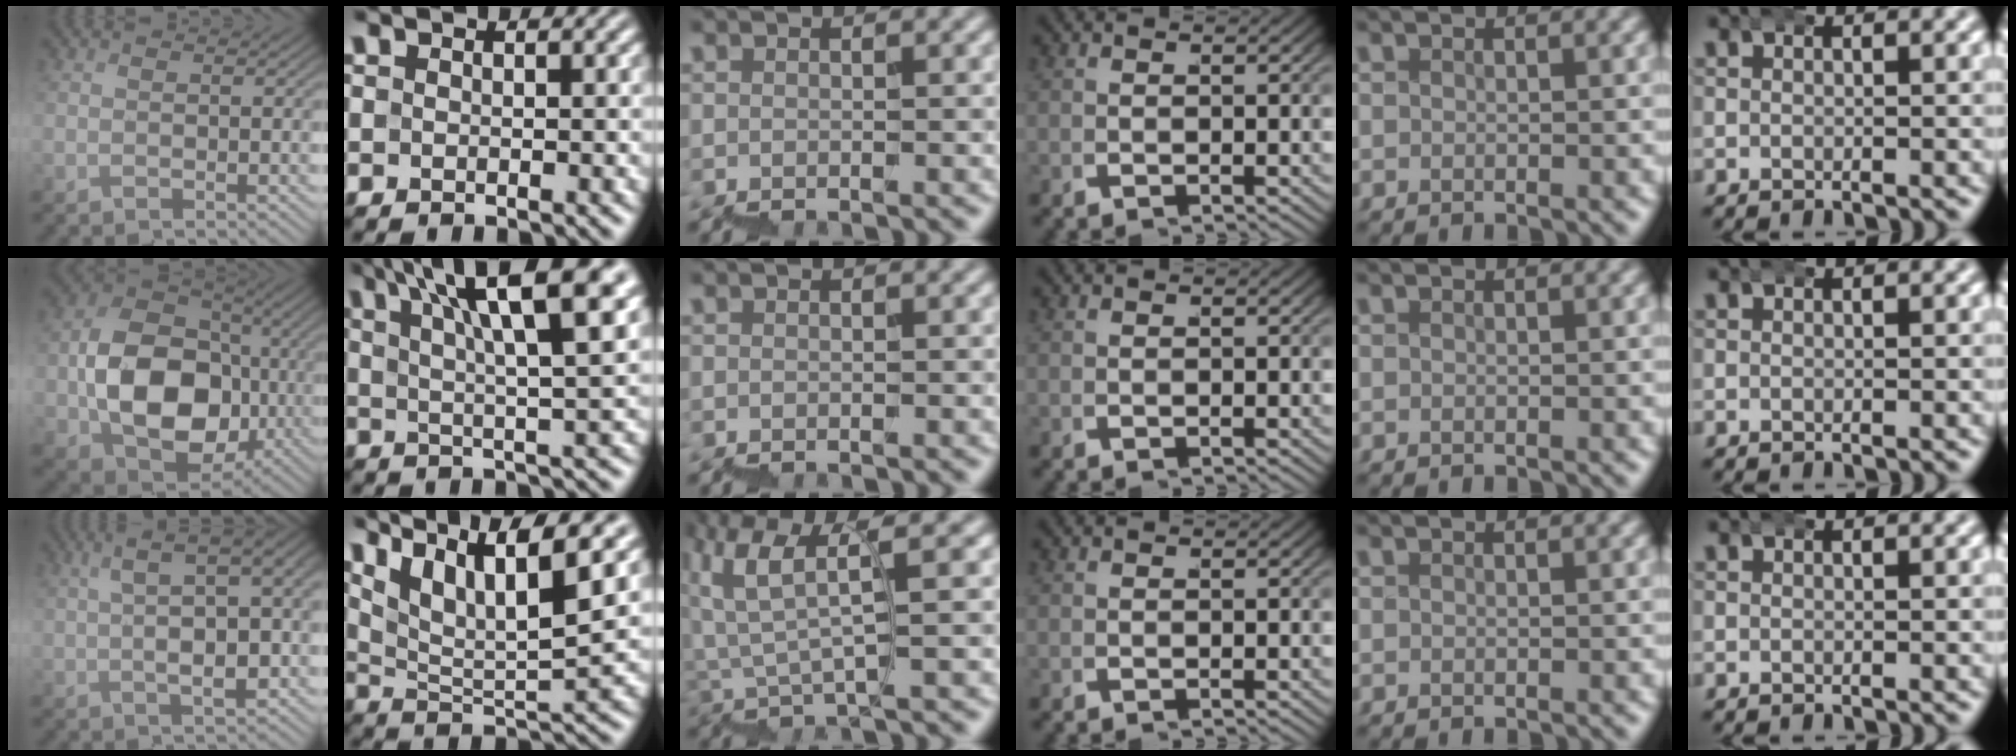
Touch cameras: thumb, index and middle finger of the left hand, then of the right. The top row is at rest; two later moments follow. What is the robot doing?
{"motion": "wrap", "object": "bubble wrap"}